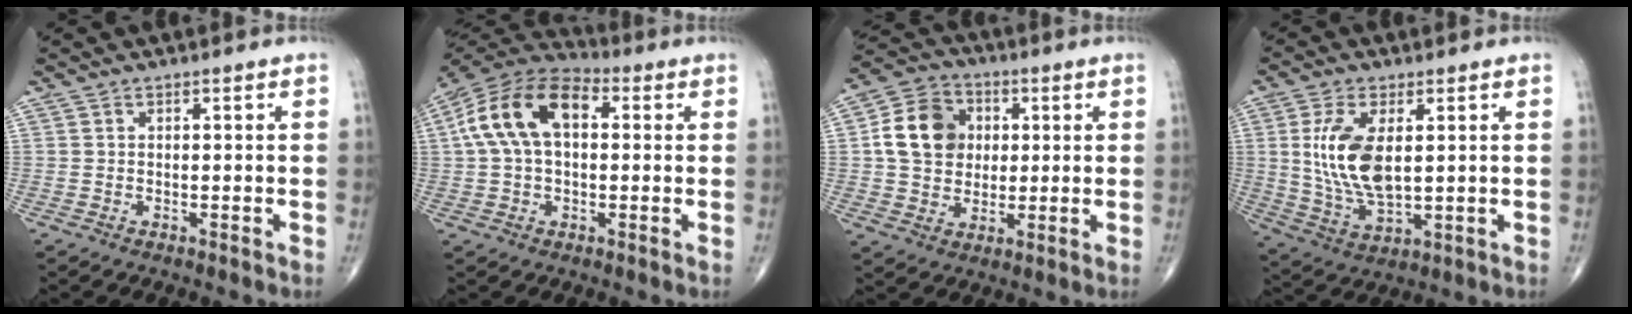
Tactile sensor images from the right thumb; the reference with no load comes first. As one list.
[{"total": 15.5, "force": [2.7, 9.4, 12.0], "torque": [-0.226, 0.037, 0.039]}, {"total": 12.4, "force": [1.8, 10.2, 6.8], "torque": [-0.096, 0.008, 0.025]}, {"total": 12.2, "force": [2.1, 5.8, 10.5], "torque": [-0.213, -0.015, 0.051]}]